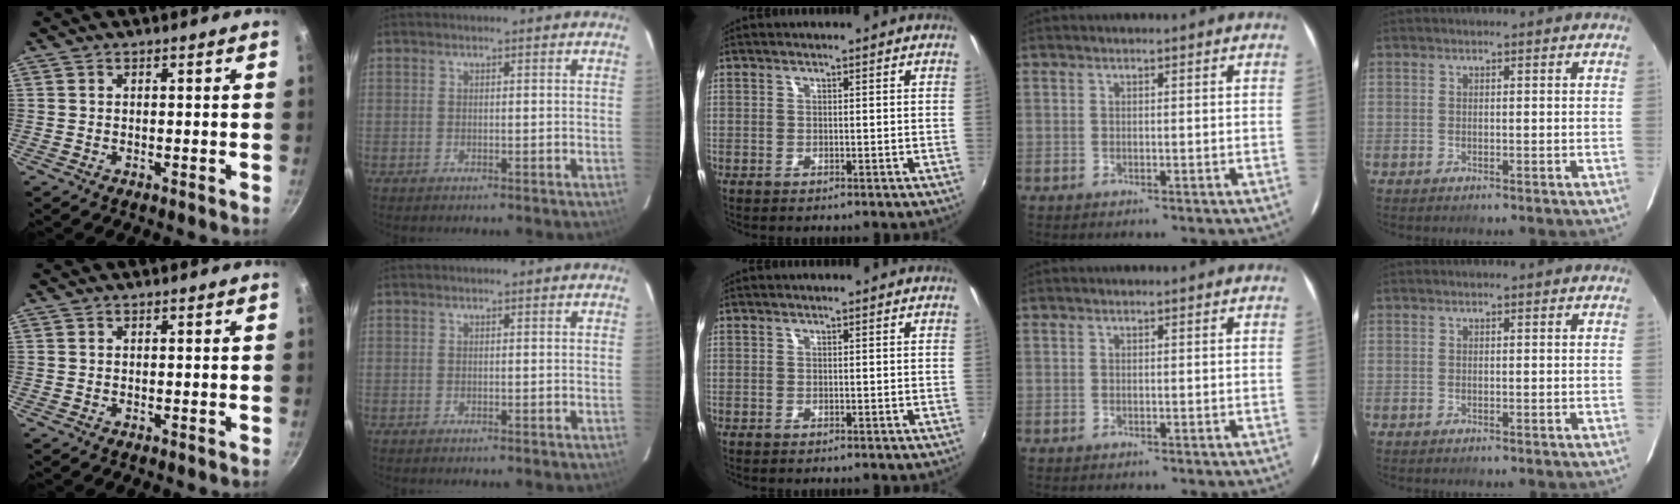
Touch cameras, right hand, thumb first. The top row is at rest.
{}